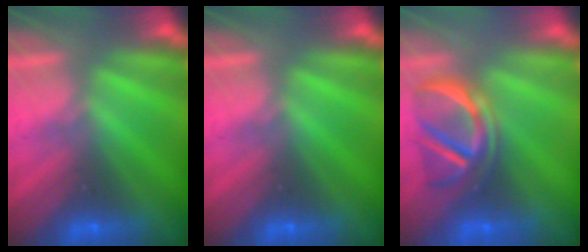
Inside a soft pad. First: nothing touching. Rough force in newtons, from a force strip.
{"total": 0.0}
{"total": 3.8}